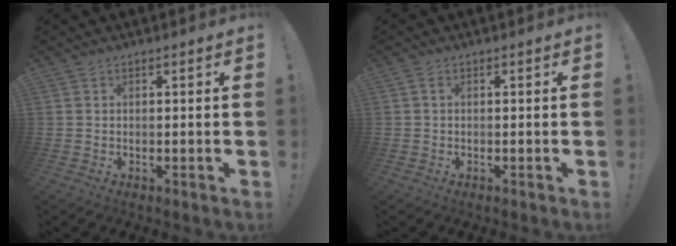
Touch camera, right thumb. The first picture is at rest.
{"total": 0.9, "force": [-0.1, 0.5, 0.7], "torque": [-0.021, 0.007, -0.002]}